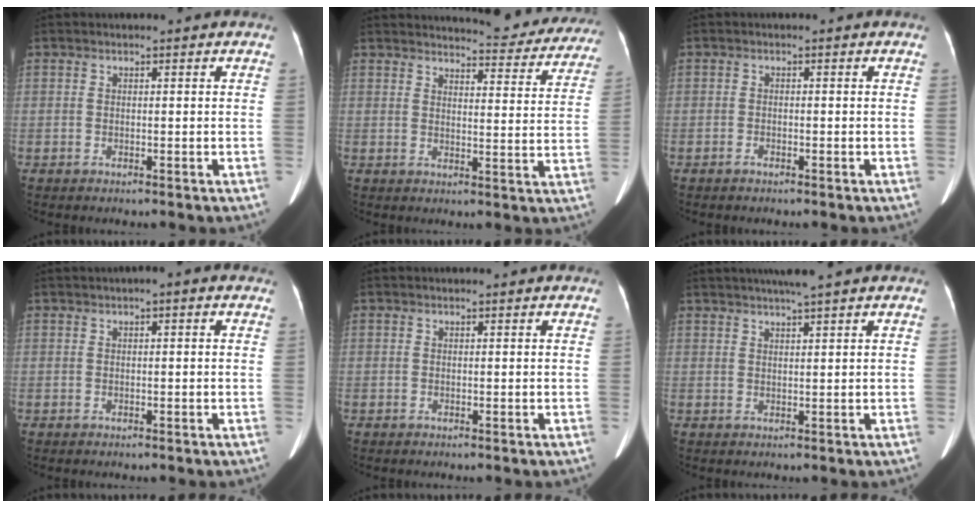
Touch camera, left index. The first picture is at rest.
{"total": 16.3, "force": [15.5, 2.8, 4.2], "torque": [-0.030, -0.047, 0.161]}
{"total": 0.7, "force": [-0.6, 0.3, 0.3], "torque": [-0.010, 0.000, -0.009]}
{"total": 1.4, "force": [0.6, 0.3, 1.2], "torque": [-0.020, 0.008, 0.001]}
{"total": 0.0}
{"total": 5.3, "force": [4.3, -0.6, 3.0], "torque": [-0.050, 0.018, 0.065]}